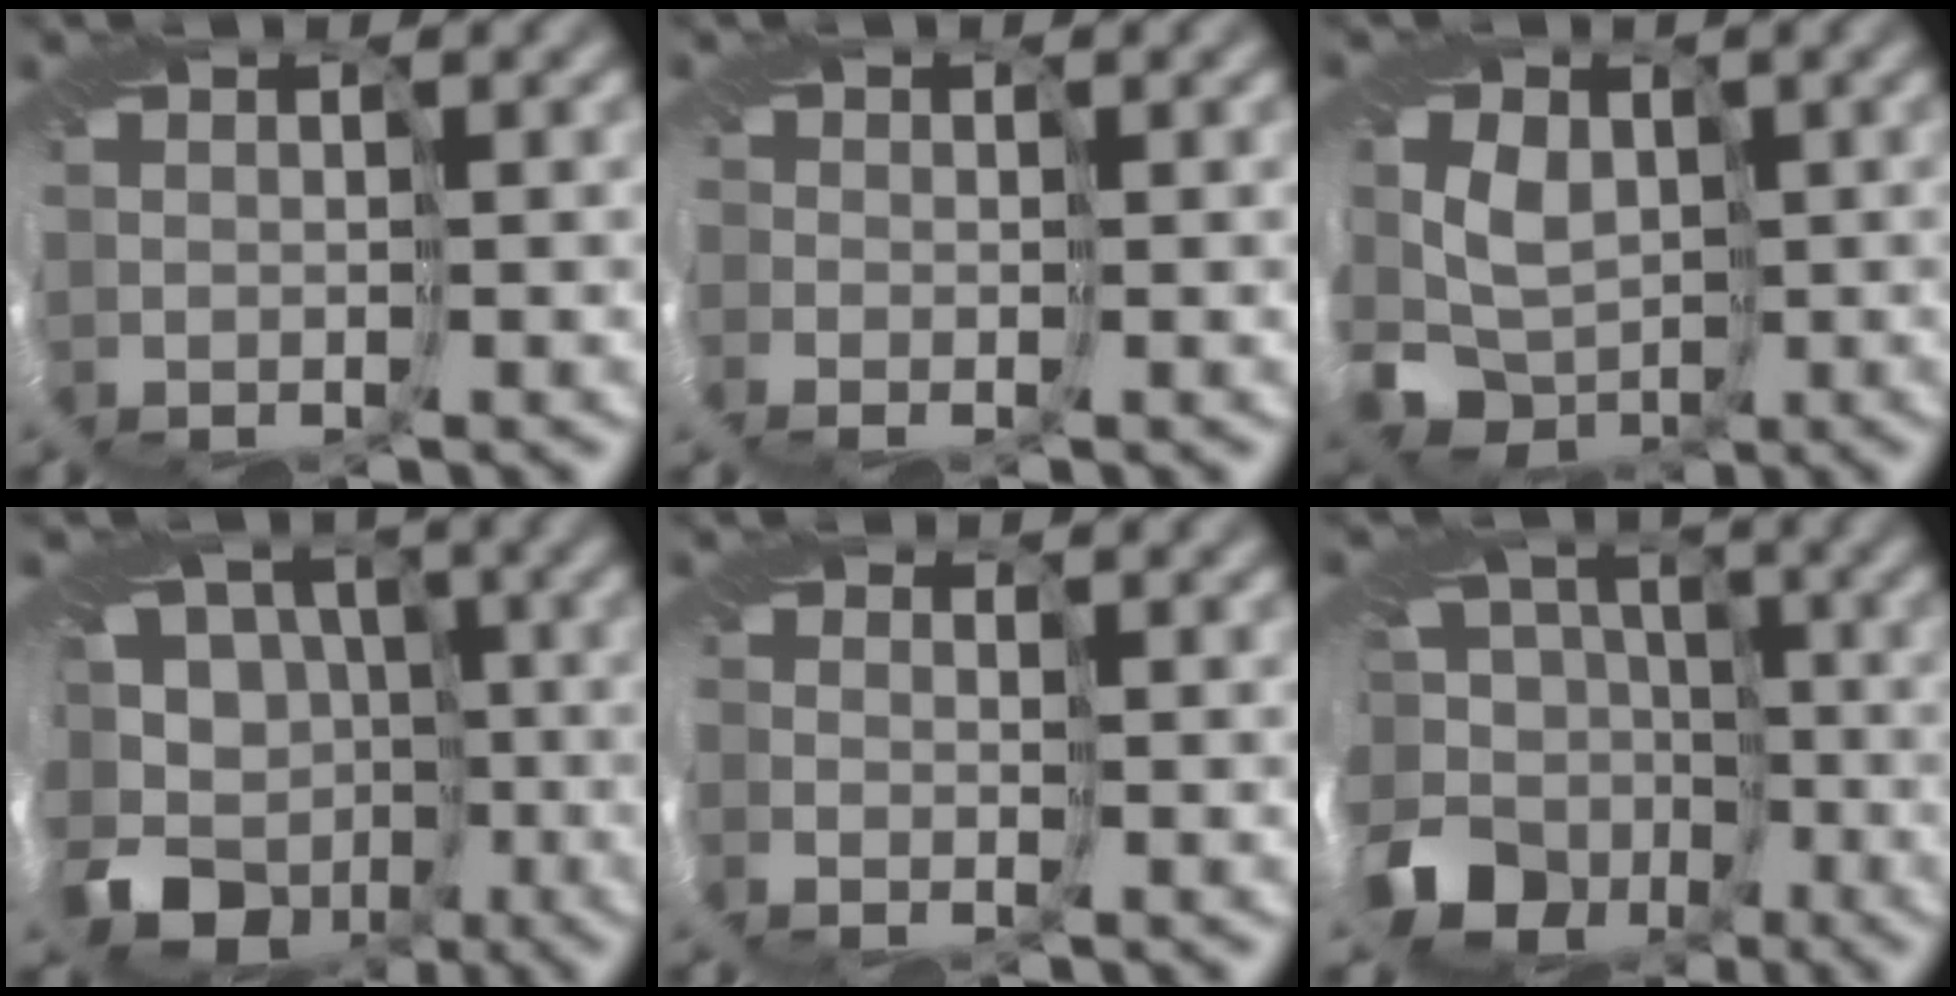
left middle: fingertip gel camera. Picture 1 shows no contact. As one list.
[{"total": 1.6, "force": [-0.9, 1.2, 0.7], "torque": [-0.010, -0.009, -0.021]}, {"total": 4.3, "force": [-0.9, 3.8, 1.8], "torque": [-0.041, -0.018, -0.023]}, {"total": 11.0, "force": [-5.6, 8.2, 4.6], "torque": [-0.093, -0.017, -0.098]}, {"total": 1.5, "force": [-1.0, 1.1, 0.3], "torque": [-0.014, -0.015, -0.021]}, {"total": 11.6, "force": [-4.0, 9.6, 5.1], "torque": [-0.125, -0.019, -0.086]}]